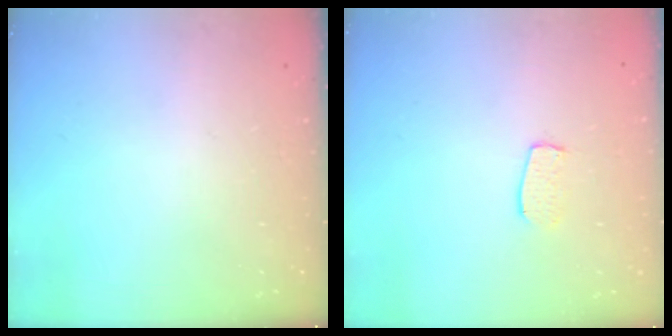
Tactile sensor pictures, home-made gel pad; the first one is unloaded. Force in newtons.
{"total": 5.9, "press": 5.9, "slide": 0.3}